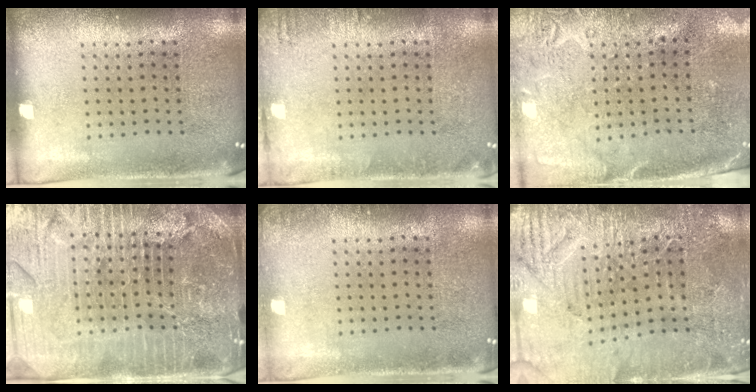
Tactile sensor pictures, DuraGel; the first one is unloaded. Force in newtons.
{"total": 1.1, "press": 1.1, "slide": 0.2}
{"total": 2.7, "press": 2.3, "slide": 1.5}
{"total": 5.6, "press": 5.0, "slide": 2.5}
{"total": 0.7, "press": 0.6, "slide": 0.2}
{"total": 3.3, "press": 3.3, "slide": 0.4}